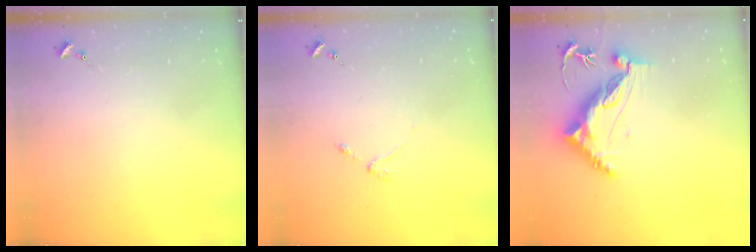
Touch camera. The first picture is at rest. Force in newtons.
{"total": 3.0, "press": 2.9, "slide": 0.5}
{"total": 10.7, "press": 10.6, "slide": 1.2}